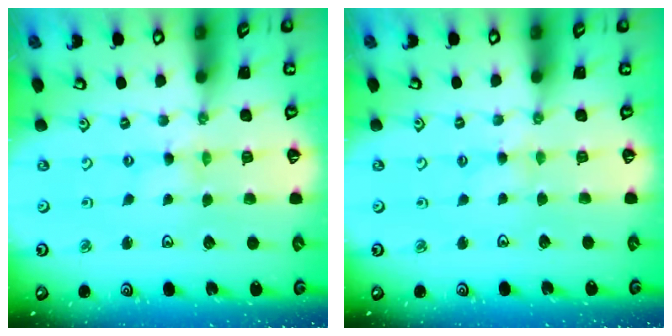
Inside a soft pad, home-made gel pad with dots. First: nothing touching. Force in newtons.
{"total": 2.7, "press": 2.6, "slide": 0.4}